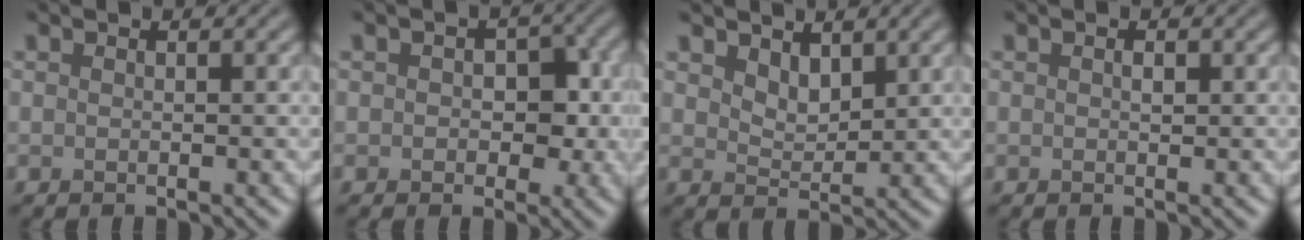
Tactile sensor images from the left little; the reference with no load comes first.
{"total": 3.3, "force": [-0.2, 2.5, 2.1], "torque": [-0.018, -0.003, -0.004]}
{"total": 2.0, "force": [1.5, 1.0, 0.8], "torque": [-0.021, -0.006, 0.030]}
{"total": 0.6, "force": [0.1, 0.3, 0.4], "torque": [-0.007, 0.000, 0.001]}